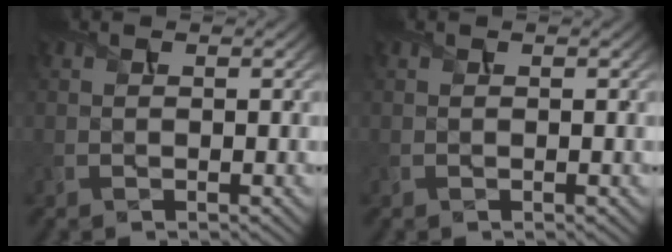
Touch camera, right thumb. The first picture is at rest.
{"total": 0.0}